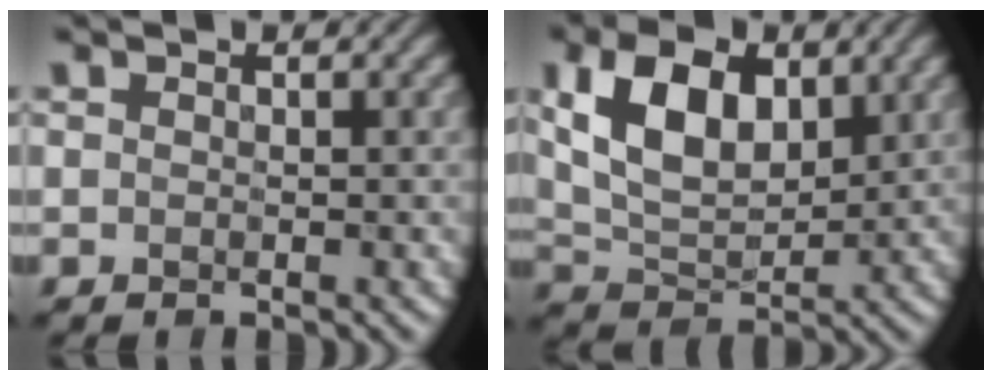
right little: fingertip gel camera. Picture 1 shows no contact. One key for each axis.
{"total": 8.1, "fx": 2.3, "fy": 4.9, "fz": 6.0, "tx": -0.126, "ty": 0.002, "tz": 0.042}